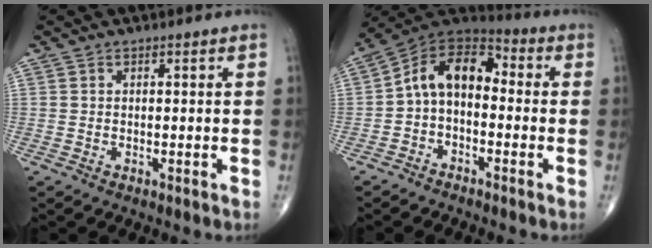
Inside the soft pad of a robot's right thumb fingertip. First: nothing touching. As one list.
[{"total": 11.0, "force": [-0.9, 7.2, 8.2], "torque": [-0.120, 0.053, -0.034]}]